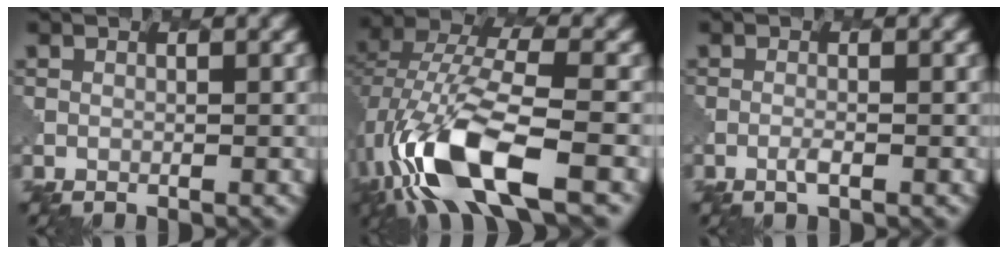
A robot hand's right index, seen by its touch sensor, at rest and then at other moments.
{"total": 11.0, "force": [-4.5, 4.2, 9.1], "torque": [-0.197, -0.002, -0.088]}
{"total": 0.7, "force": [-0.2, 0.2, 0.6], "torque": [-0.013, 0.002, -0.007]}